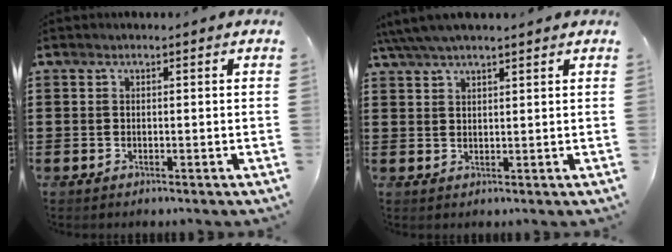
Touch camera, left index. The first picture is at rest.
{"total": 3.9, "force": [3.3, 0.4, 2.1], "torque": [-0.048, 0.001, 0.062]}